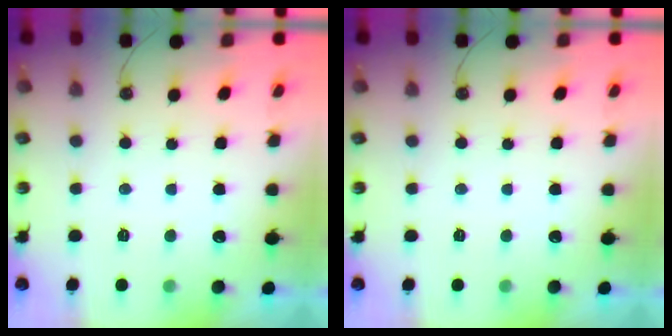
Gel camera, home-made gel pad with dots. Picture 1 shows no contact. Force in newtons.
{"total": 0.0}